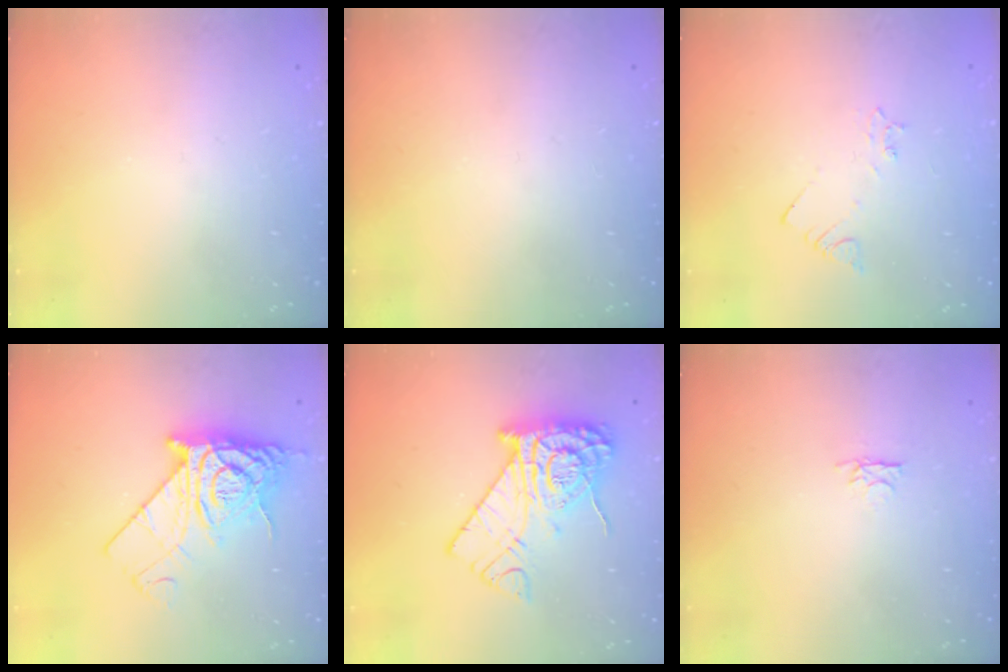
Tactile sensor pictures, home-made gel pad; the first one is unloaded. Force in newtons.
{"total": 0.0}
{"total": 2.1, "press": 2.1, "slide": 0.3}
{"total": 12.9, "press": 12.8, "slide": 1.5}
{"total": 16.5, "press": 16.4, "slide": 1.8}
{"total": 2.8, "press": 2.7, "slide": 0.4}